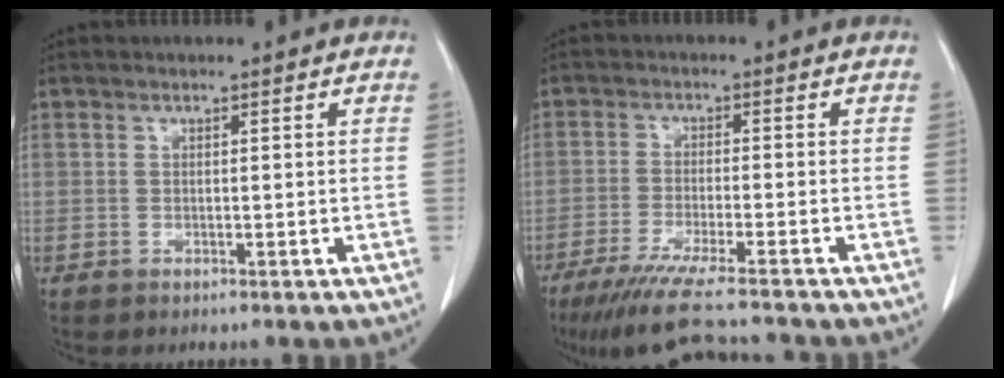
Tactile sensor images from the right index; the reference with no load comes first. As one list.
[{"total": 14.0, "force": [-12.2, 0.3, 6.8], "torque": [-0.101, -0.039, -0.189]}]